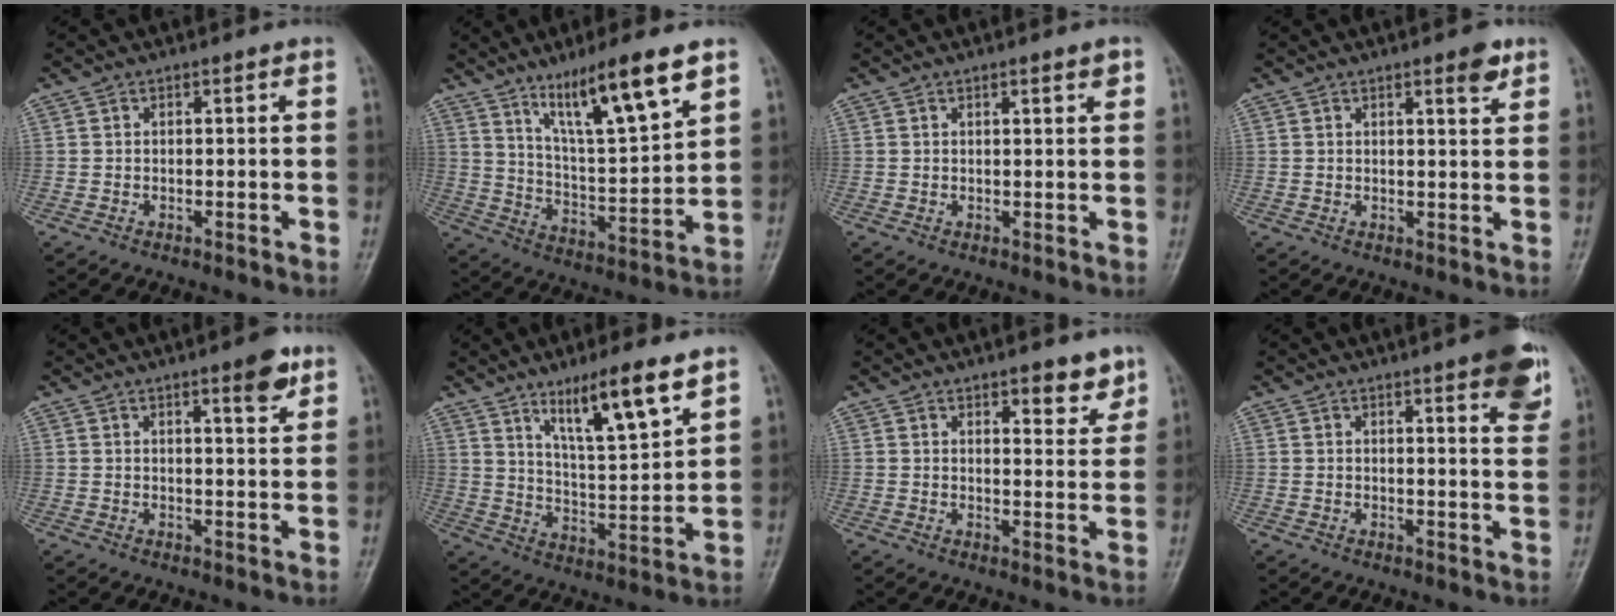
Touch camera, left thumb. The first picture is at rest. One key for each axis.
{"total": 15.5, "fx": 9.6, "fy": 2.5, "fz": 11.9, "tx": -0.194, "ty": -0.049, "tz": 0.178}
{"total": 1.8, "fx": 1.1, "fy": 0.3, "fz": 1.4, "tx": -0.019, "ty": -0.005, "tz": 0.016}
{"total": 3.6, "fx": 2.2, "fy": 0.9, "fz": 2.6, "tx": -0.029, "ty": -0.013, "tz": 0.029}
{"total": 5.1, "fx": 3.1, "fy": 1.2, "fz": 3.9, "tx": -0.046, "ty": -0.019, "tz": 0.042}
{"total": 13.1, "fx": 8.4, "fy": 2.3, "fz": 9.8, "tx": -0.156, "ty": -0.049, "tz": 0.151}
{"total": 6.1, "fx": 4.2, "fy": 2.4, "fz": 3.7, "tx": -0.025, "ty": -0.028, "tz": 0.054}
{"total": 9.2, "fx": 5.2, "fy": 1.9, "fz": 7.3, "tx": -0.071, "ty": -0.020, "tz": 0.059}